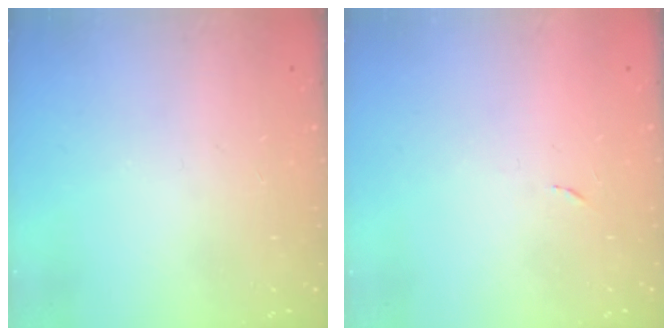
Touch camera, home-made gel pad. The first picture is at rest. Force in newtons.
{"total": 3.5, "press": 3.3, "slide": 1.2}